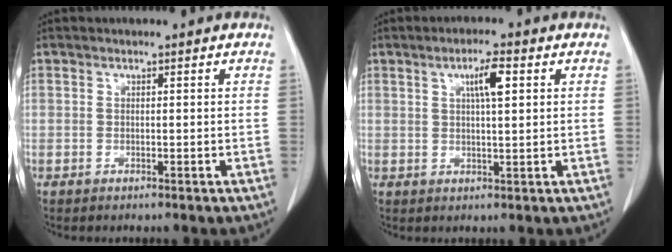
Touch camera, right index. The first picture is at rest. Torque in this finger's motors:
{"motor_torque": [0.50, 0.07, 0.11, 0.04]}